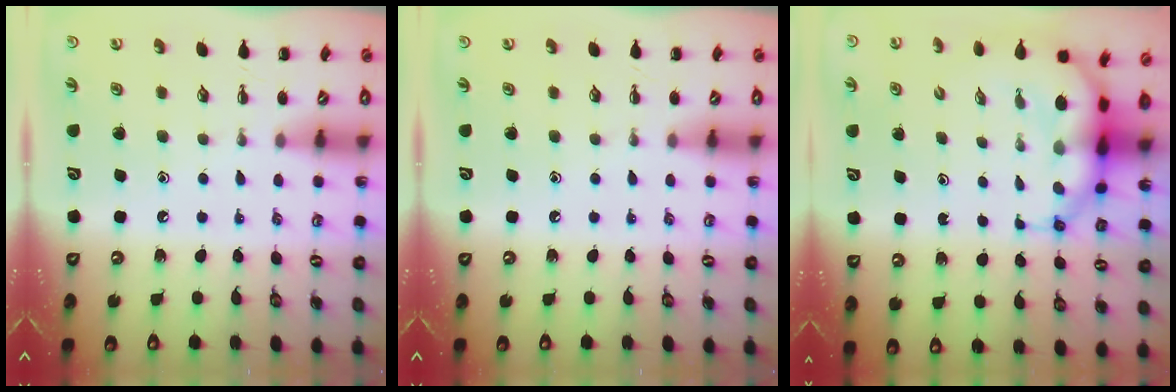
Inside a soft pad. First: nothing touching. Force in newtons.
{"total": 0.0}
{"total": 7.6, "press": 7.1, "slide": 2.5}